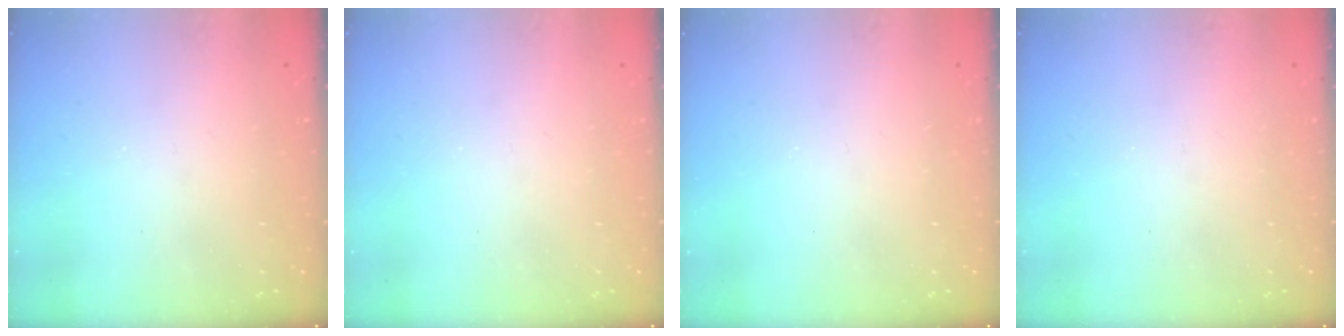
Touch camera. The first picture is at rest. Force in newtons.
{"total": 0.0}
{"total": 0.0}
{"total": 0.0}